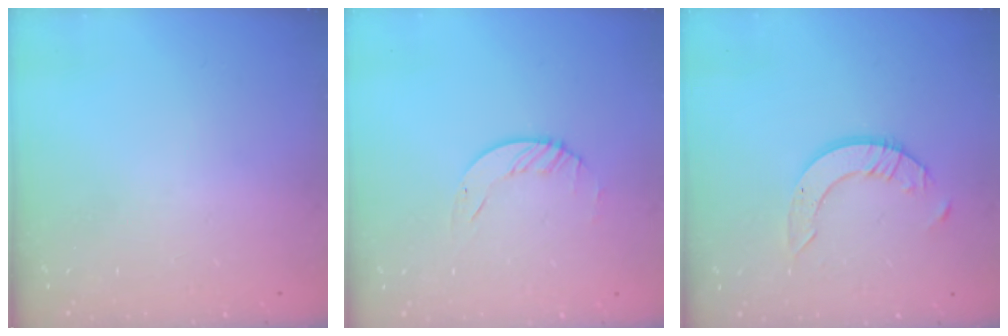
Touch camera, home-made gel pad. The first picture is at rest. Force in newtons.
{"total": 1.9, "press": 1.9, "slide": 0.2}
{"total": 6.1, "press": 6.1, "slide": 0.6}